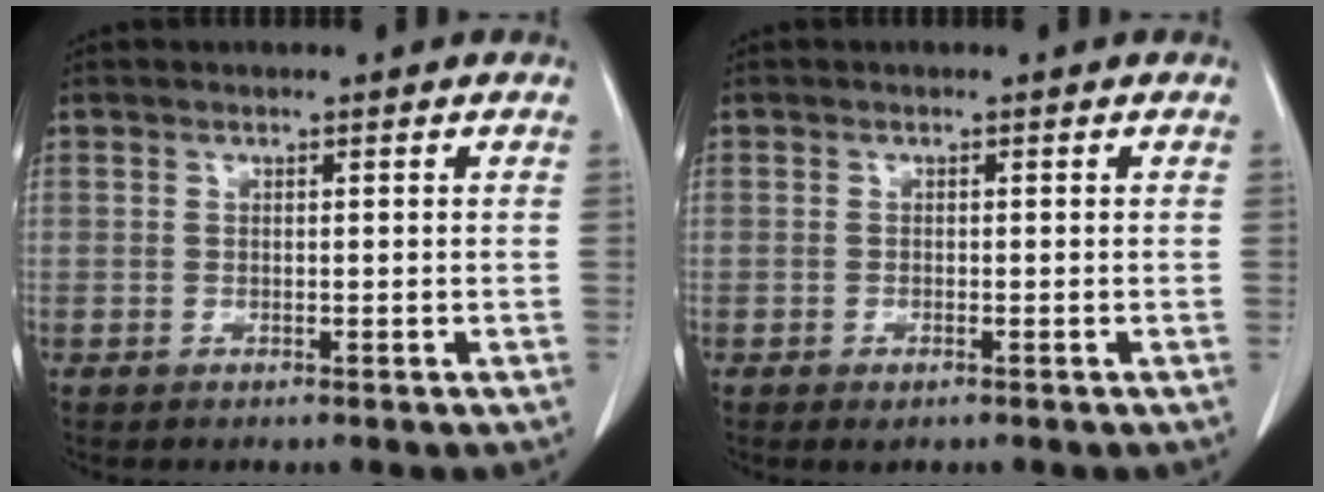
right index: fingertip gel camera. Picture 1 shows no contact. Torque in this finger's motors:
{"motor_torque": [0.27, -0.24, 0.04, 0.01]}